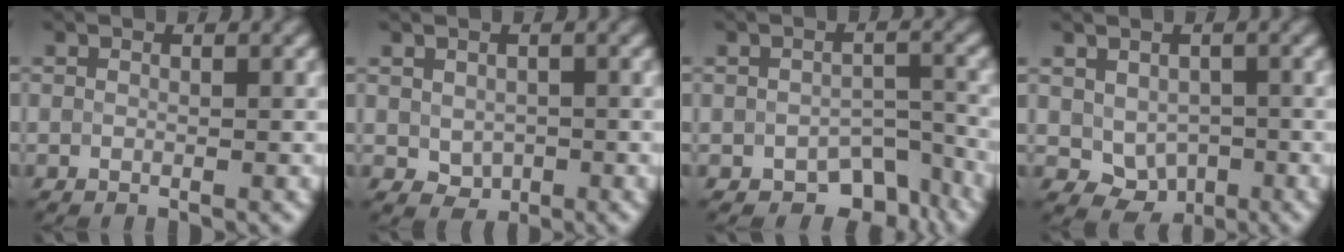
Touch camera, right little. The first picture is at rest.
{"total": 0.8, "force": [-0.3, 0.7, 0.4], "torque": [-0.013, -0.004, 0.013]}
{"total": 3.9, "force": [-3.0, 1.9, 1.5], "torque": [-0.018, -0.011, -0.025]}
{"total": 2.8, "force": [-0.5, 2.3, 1.6], "torque": [-0.028, -0.014, 0.016]}